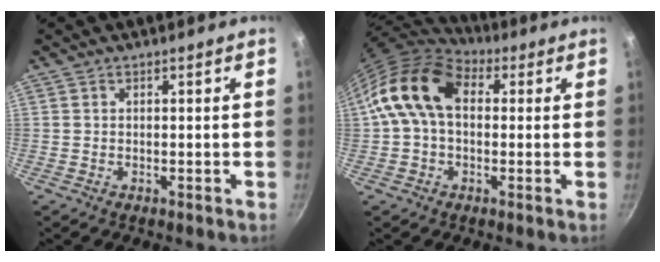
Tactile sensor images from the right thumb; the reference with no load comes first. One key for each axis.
{"total": 13.2, "fx": 2.1, "fy": 9.1, "fz": 9.4, "tx": -0.146, "ty": 0.021, "tz": 0.017}